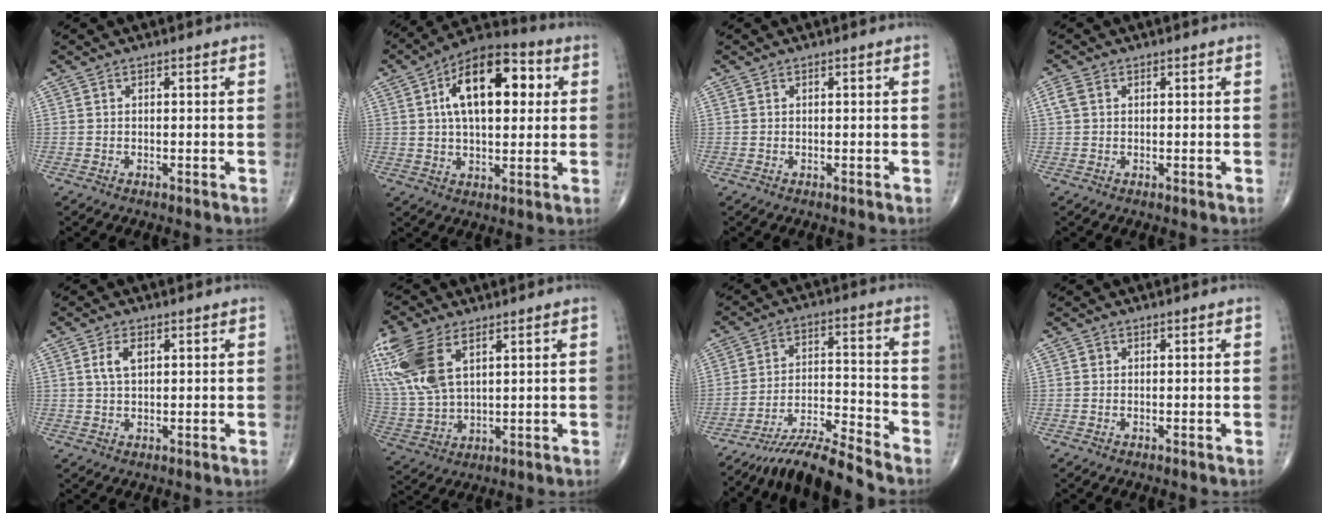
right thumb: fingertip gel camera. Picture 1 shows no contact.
{"total": 17.5, "force": [4.3, 9.0, 14.4], "torque": [-0.204, 0.017, 0.062]}
{"total": 0.0}
{"total": 2.2, "force": [0.7, 1.6, 1.4], "torque": [-0.038, 0.010, 0.015]}
{"total": 3.5, "force": [1.1, 1.8, 2.8], "torque": [-0.053, 0.003, 0.023]}
{"total": 17.3, "force": [7.5, 9.1, 12.7], "torque": [-0.300, -0.013, 0.153]}
{"total": 10.1, "force": [-9.7, -1.1, 2.4], "torque": [-0.054, 0.075, -0.176]}
{"total": 0.5, "force": [0.1, 0.5, 0.1], "torque": [0.000, 0.001, 0.002]}